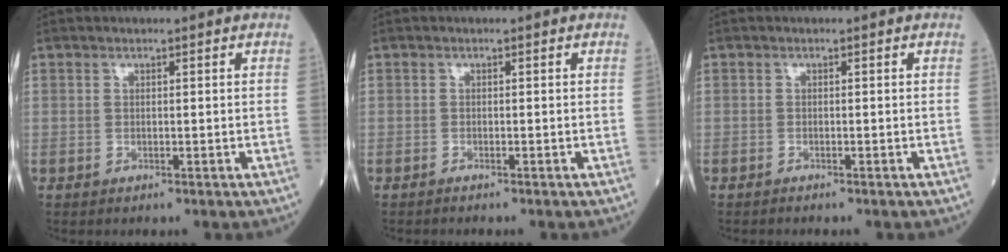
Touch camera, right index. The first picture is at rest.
{"total": 0.8, "force": [-0.8, -0.1, 0.2], "torque": [-0.002, 0.001, -0.012]}
{"total": 0.8, "force": [-0.8, 0.0, 0.2], "torque": [-0.002, 0.001, -0.013]}